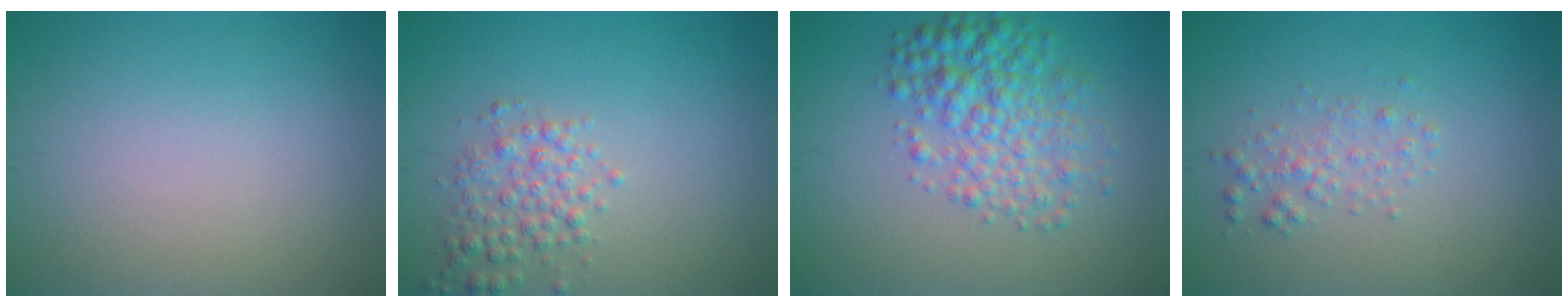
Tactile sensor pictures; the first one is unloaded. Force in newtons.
{"total": 2.7, "press": 2.7, "slide": 0.0}
{"total": 4.9, "press": 4.9, "slide": 0.1}
{"total": 1.5, "press": 1.5, "slide": 0.0}